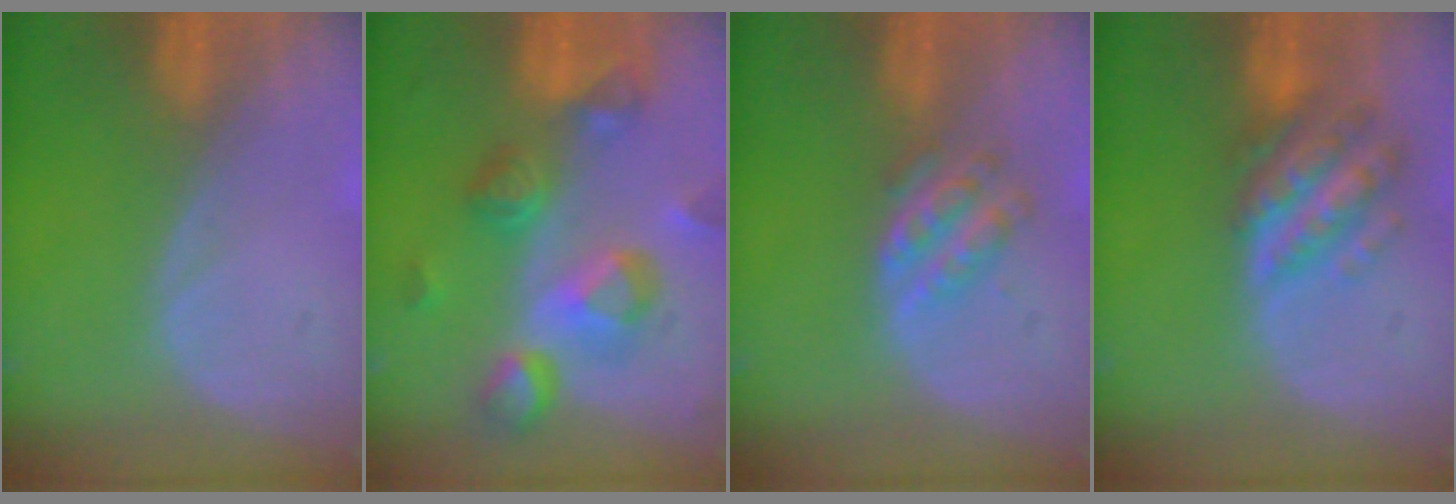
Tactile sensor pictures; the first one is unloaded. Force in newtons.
{"total": 10.3, "press": 9.3, "slide": 4.6}
{"total": 4.5, "press": 4.4, "slide": 0.8}
{"total": 7.4, "press": 7.4, "slide": 0.5}